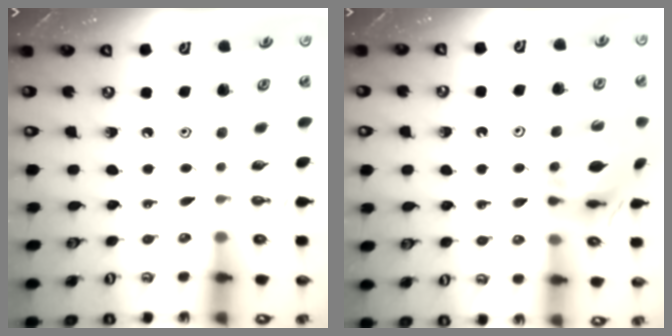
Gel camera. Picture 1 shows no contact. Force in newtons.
{"total": 11.4, "press": 11.3, "slide": 1.4}